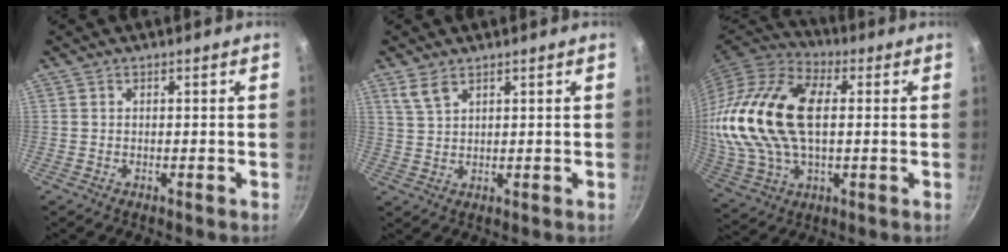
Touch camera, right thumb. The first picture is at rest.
{"total": 3.5, "force": [2.4, 1.5, 2.1], "torque": [-0.040, -0.011, 0.051]}
{"total": 23.3, "force": [3.0, 14.0, 18.4], "torque": [-0.354, 0.014, 0.052]}